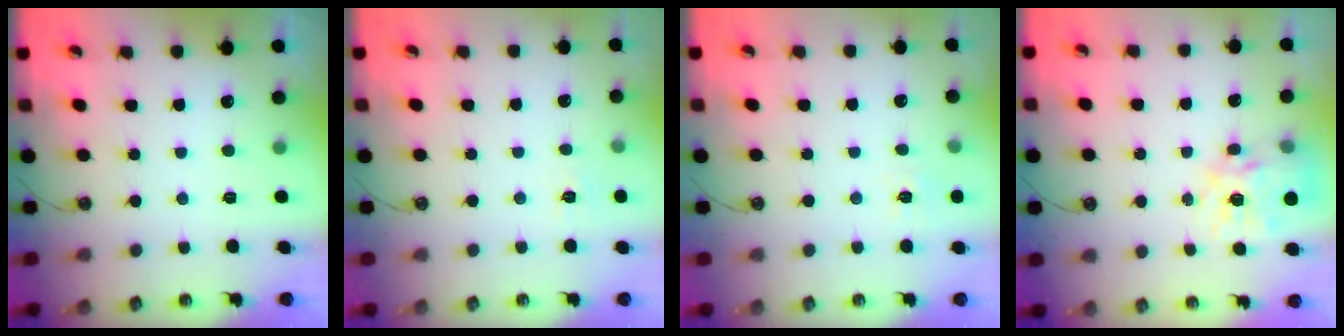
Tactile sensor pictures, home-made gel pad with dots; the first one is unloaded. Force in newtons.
{"total": 4.5, "press": 4.4, "slide": 0.4}
{"total": 5.3, "press": 5.3, "slide": 0.7}
{"total": 15.4, "press": 15.3, "slide": 1.3}